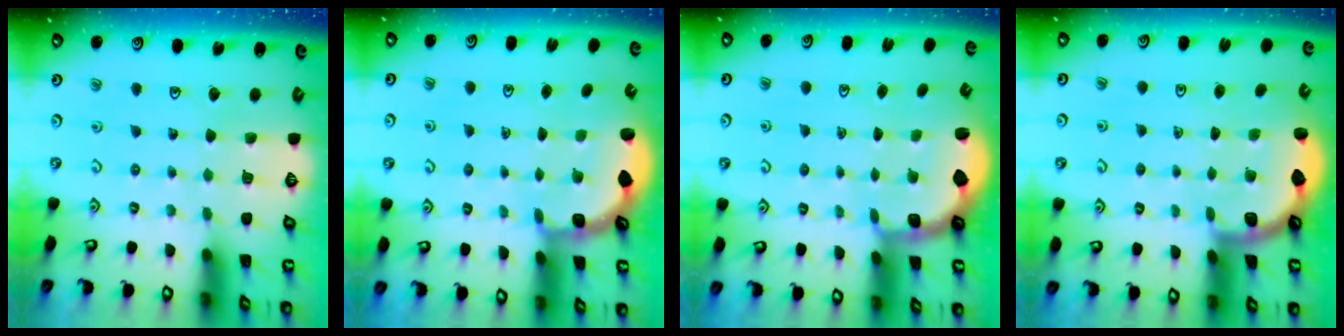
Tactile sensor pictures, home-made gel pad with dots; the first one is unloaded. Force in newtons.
{"total": 3.0, "press": 2.0, "slide": 2.2}
{"total": 2.5, "press": 1.1, "slide": 2.2}
{"total": 1.6, "press": 1.6, "slide": 0.1}